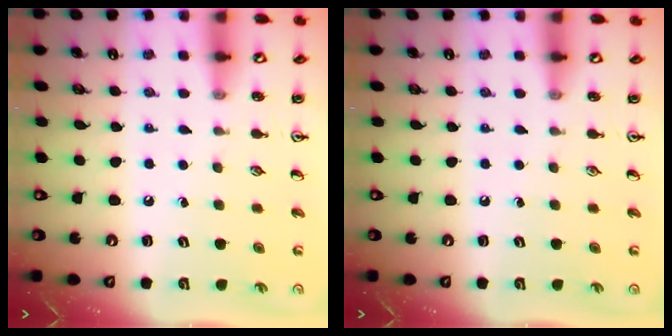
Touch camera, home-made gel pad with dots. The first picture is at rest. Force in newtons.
{"total": 0.0}